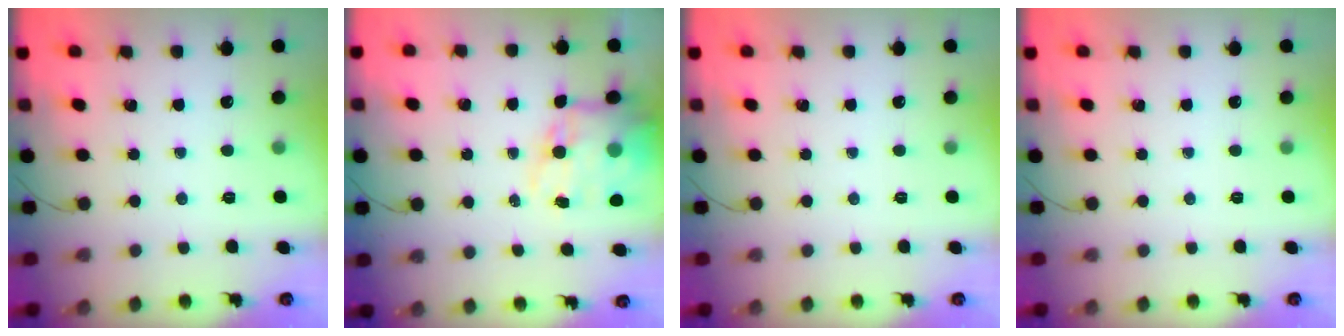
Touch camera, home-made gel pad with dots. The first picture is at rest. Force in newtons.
{"total": 15.9, "press": 15.4, "slide": 4.0}
{"total": 0.0}
{"total": 0.0}